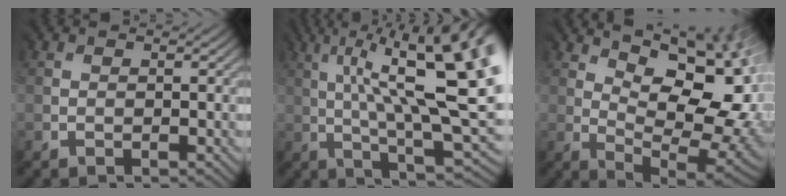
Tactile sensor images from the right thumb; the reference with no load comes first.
{"total": 16.6, "force": [2.9, 4.8, 15.6], "torque": [-0.223, 0.024, 0.058]}
{"total": 12.3, "force": [3.3, 5.4, 10.5], "torque": [-0.150, 0.018, 0.056]}